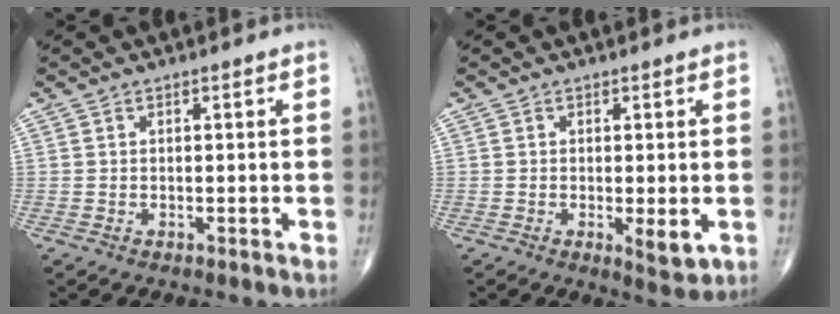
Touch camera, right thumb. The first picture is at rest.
{"total": 3.8, "force": [-0.7, 1.1, 3.5], "torque": [-0.055, -0.013, -0.010]}